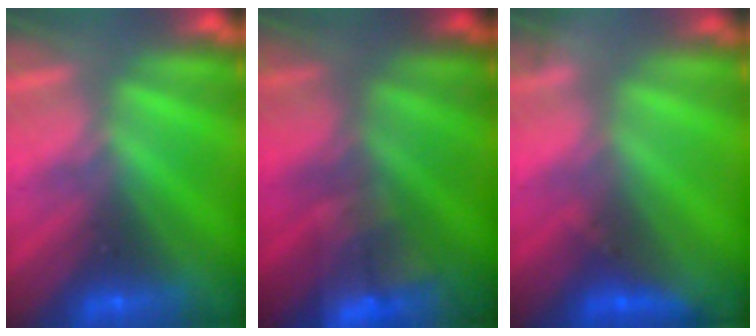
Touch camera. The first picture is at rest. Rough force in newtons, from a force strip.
{"total": 3.5}
{"total": 2.7}